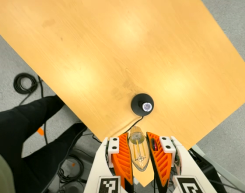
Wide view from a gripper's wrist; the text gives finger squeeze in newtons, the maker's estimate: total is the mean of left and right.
{"total": 19.3, "left": 20.3, "right": 18.3}